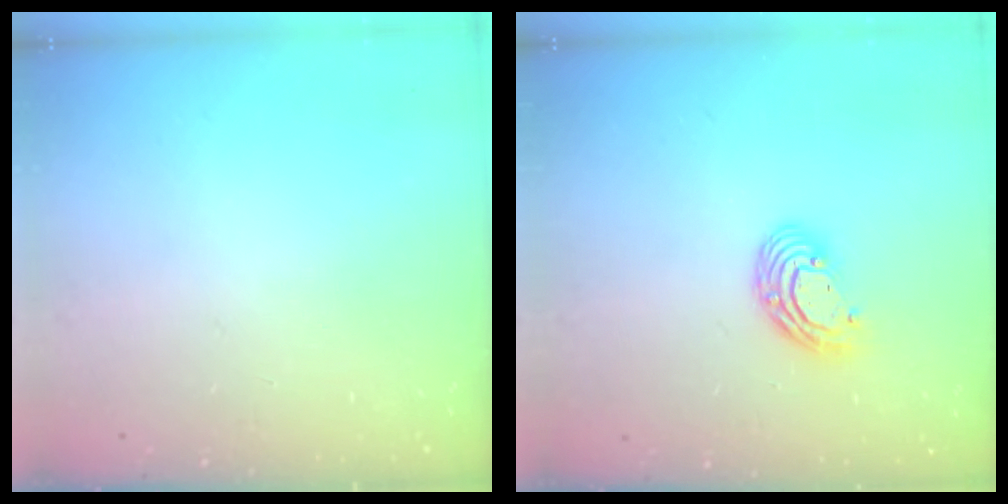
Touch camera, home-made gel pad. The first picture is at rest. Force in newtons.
{"total": 8.4, "press": 8.3, "slide": 1.5}